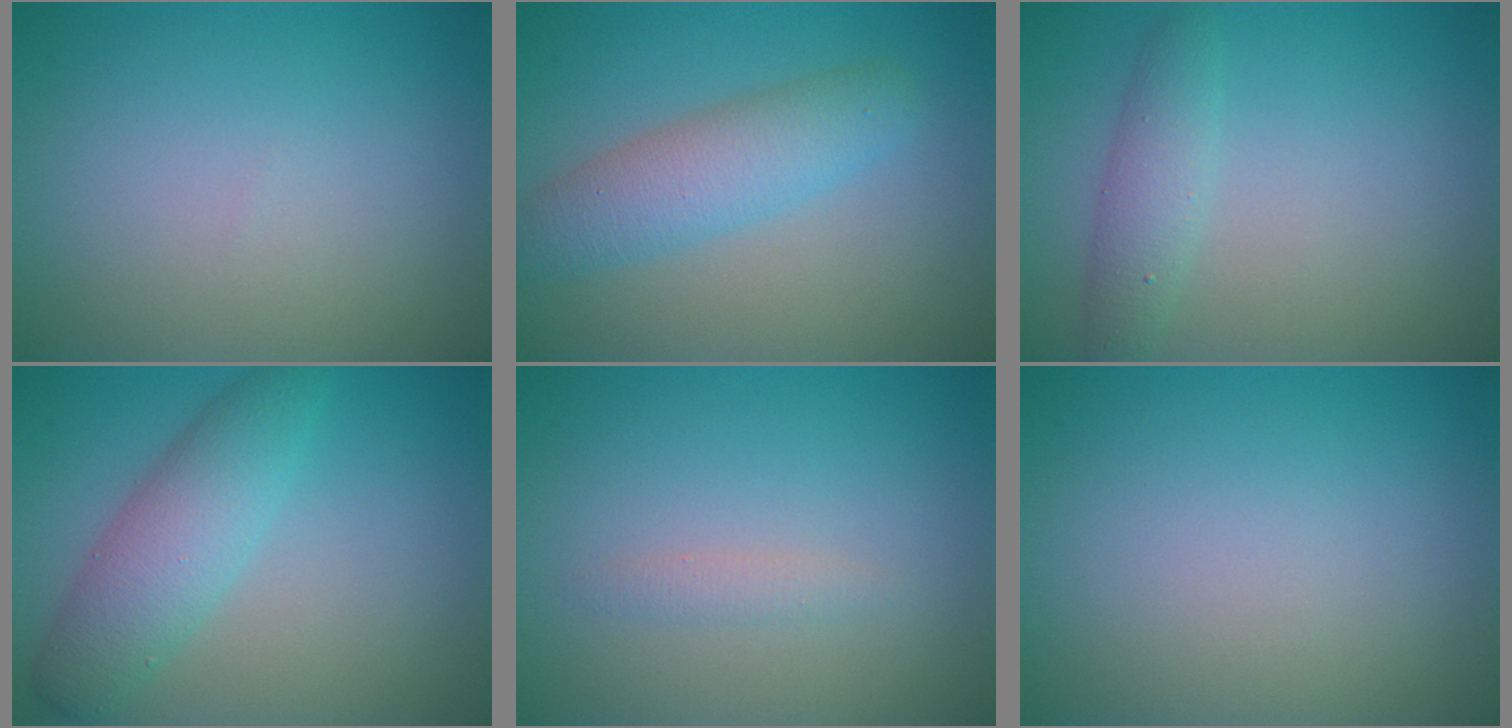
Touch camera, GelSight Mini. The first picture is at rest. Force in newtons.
{"total": 4.3, "press": 4.3, "slide": 0.1}
{"total": 2.4, "press": 2.4, "slide": 0.1}
{"total": 4.6, "press": 4.6, "slide": 0.1}
{"total": 0.9, "press": 0.9, "slide": 0.0}
{"total": 0.0}